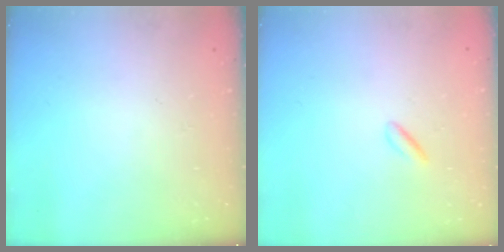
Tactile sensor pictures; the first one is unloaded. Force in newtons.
{"total": 1.7, "press": 1.5, "slide": 0.8}